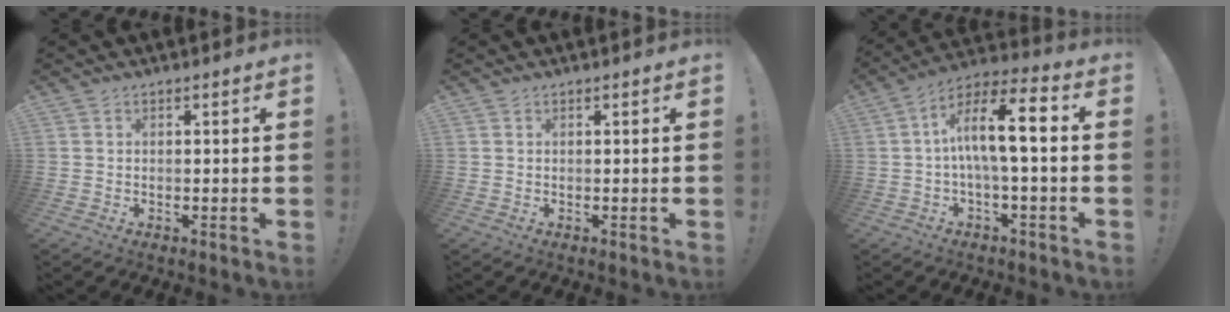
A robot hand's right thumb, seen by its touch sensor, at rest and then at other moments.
{"total": 0.0}
{"total": 13.5, "force": [0.1, 3.8, 12.9], "torque": [-0.218, 0.009, -0.007]}